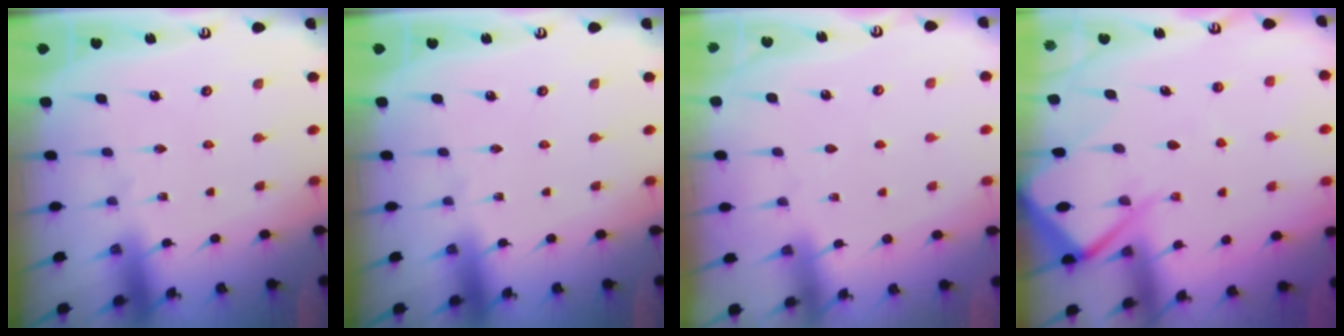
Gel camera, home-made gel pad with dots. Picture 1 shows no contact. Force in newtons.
{"total": 0.0}
{"total": 3.0, "press": 3.0, "slide": 0.5}
{"total": 8.4, "press": 8.3, "slide": 0.9}